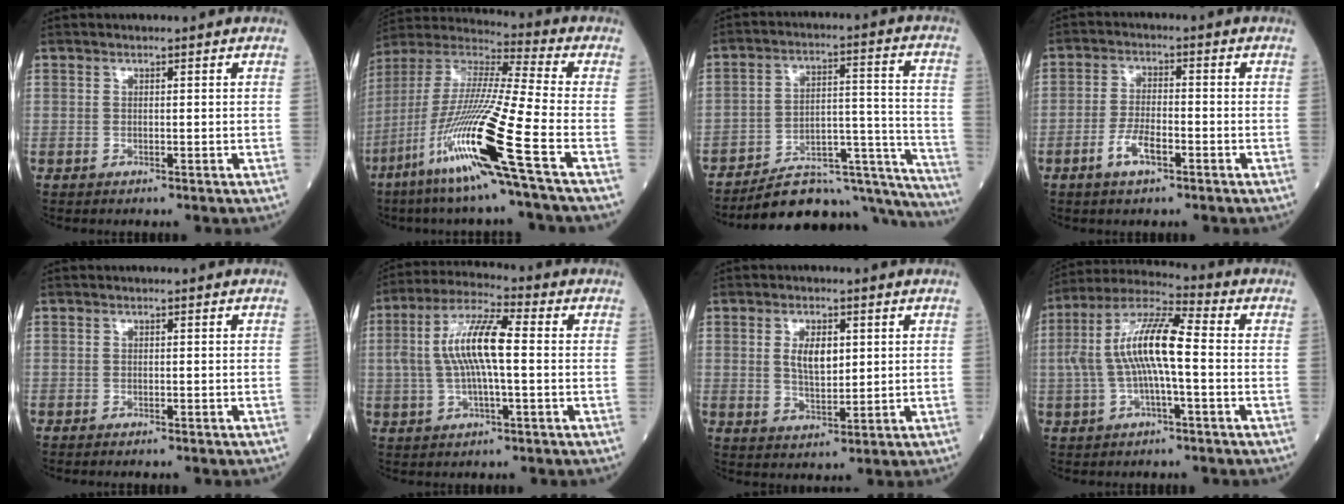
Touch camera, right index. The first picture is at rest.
{"total": 20.5, "force": [-9.0, -1.2, 18.3], "torque": [-0.402, -0.050, -0.186]}
{"total": 22.0, "force": [-20.5, 3.4, 7.1], "torque": [-0.038, 0.047, -0.287]}
{"total": 5.0, "force": [-2.5, 1.6, 4.0], "torque": [-0.083, 0.000, -0.049]}
{"total": 1.0, "force": [-0.9, 0.1, 0.5], "torque": [-0.011, -0.002, -0.011]}
{"total": 10.5, "force": [0.4, 2.2, 10.3], "torque": [-0.210, 0.020, 0.004]}
{"total": 5.3, "force": [1.3, 2.3, 4.5], "torque": [-0.082, 0.001, 0.027]}
{"total": 11.9, "force": [-0.4, 2.2, 11.6], "torque": [-0.240, 0.028, -0.013]}